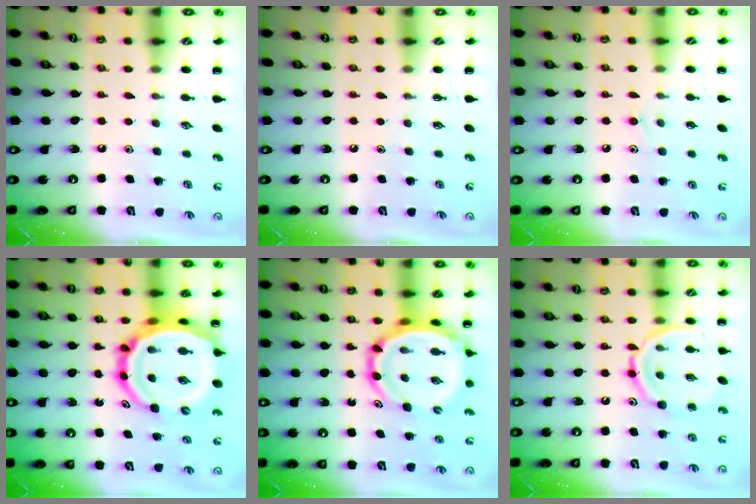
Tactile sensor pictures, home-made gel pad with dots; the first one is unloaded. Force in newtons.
{"total": 0.0}
{"total": 7.1, "press": 6.7, "slide": 2.3}
{"total": 19.6, "press": 19.0, "slide": 5.0}
{"total": 11.6, "press": 11.1, "slide": 3.5}
{"total": 13.5, "press": 13.5, "slide": 1.3}